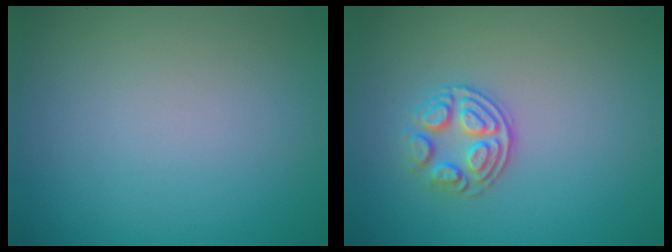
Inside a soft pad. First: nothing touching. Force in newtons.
{"total": 2.9, "press": 2.5, "slide": 1.4}